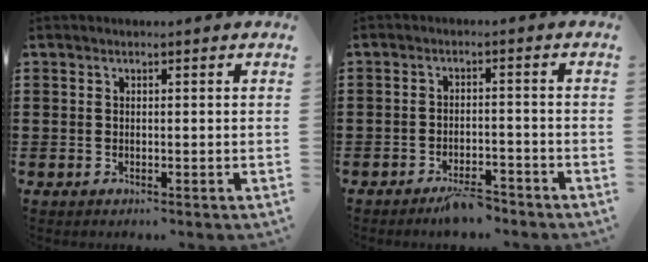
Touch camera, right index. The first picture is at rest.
{"total": 3.4, "force": [-3.1, 0.6, 1.3], "torque": [-0.022, 0.009, -0.059]}